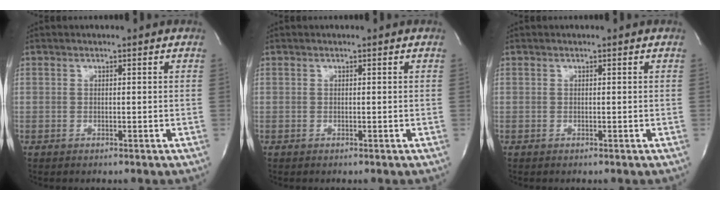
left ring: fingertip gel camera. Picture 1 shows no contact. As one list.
[{"total": 0.0}, {"total": 0.0}]